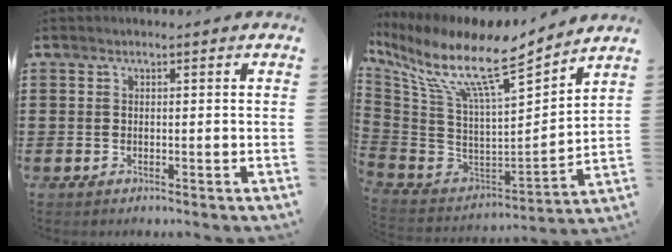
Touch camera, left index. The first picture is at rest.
{"total": 12.2, "force": [8.3, 2.1, 8.7], "torque": [-0.201, -0.064, 0.134]}